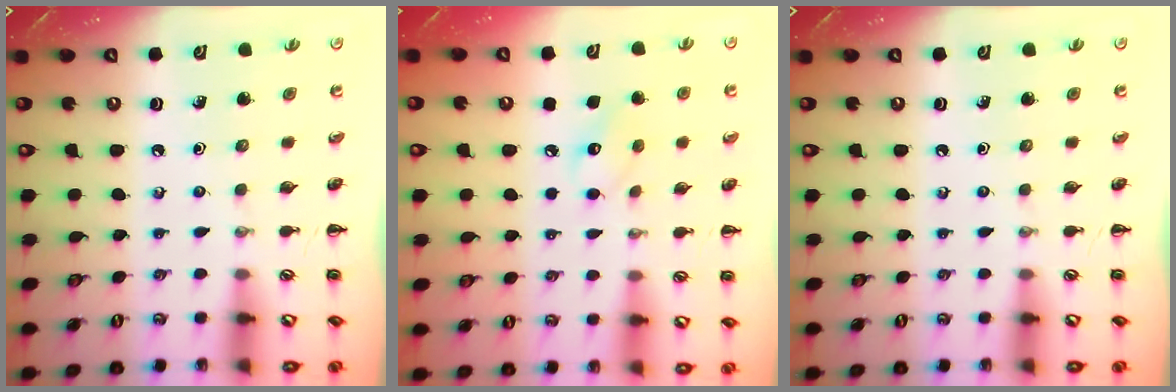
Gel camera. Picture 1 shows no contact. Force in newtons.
{"total": 8.4, "press": 8.3, "slide": 1.3}
{"total": 0.0}